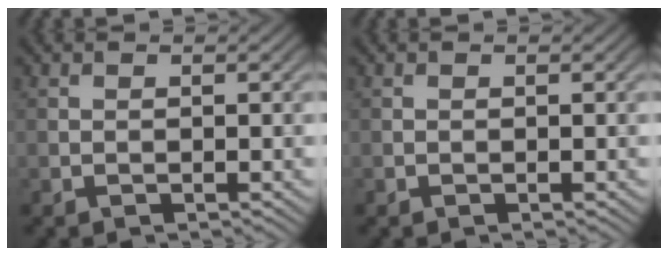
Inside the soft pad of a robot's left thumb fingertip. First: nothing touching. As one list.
[{"total": 0.0}]